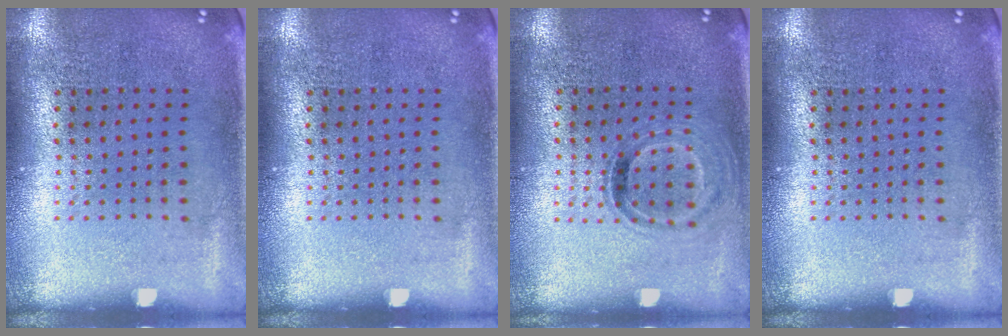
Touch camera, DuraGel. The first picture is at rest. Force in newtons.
{"total": 0.0}
{"total": 0.9, "press": 0.8, "slide": 0.4}
{"total": 0.0}